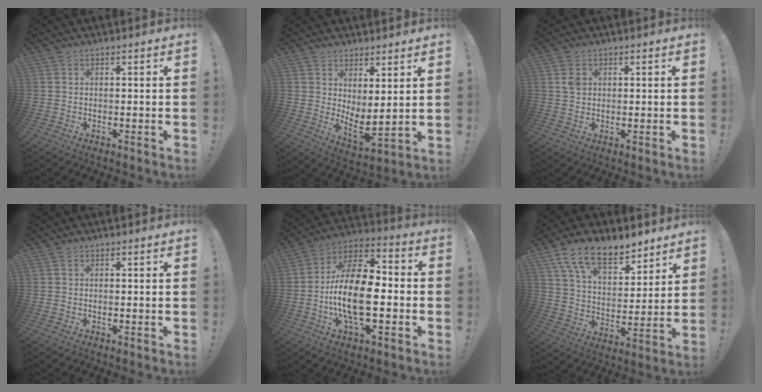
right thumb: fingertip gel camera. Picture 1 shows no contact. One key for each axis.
{"total": 5.9, "fx": 3.1, "fy": 1.6, "fz": 4.8, "tx": -0.059, "ty": -0.049, "tz": 0.061}
{"total": 2.5, "fx": 1.1, "fy": 2.0, "fz": 1.1, "tx": -0.014, "ty": 0.000, "tz": 0.019}
{"total": 0.0}
{"total": 21.1, "fx": -4.0, "fy": 10.2, "fz": 18.1, "tx": -0.344, "ty": 0.012, "tz": -0.072}
{"total": 15.6, "fx": 10.5, "fy": 7.6, "fz": 8.8, "tx": -0.156, "ty": -0.058, "tz": 0.192}